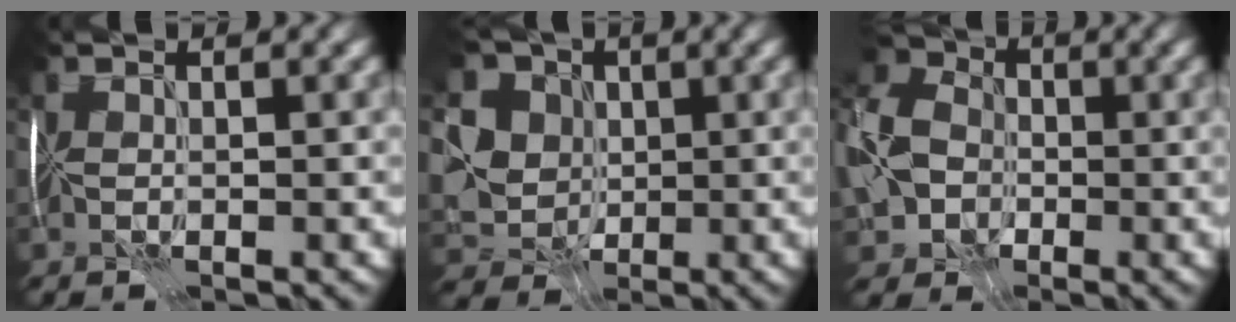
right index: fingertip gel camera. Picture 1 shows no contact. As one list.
[{"total": 7.2, "force": [1.1, 6.1, 3.7], "torque": [-0.073, 0.018, 0.000]}, {"total": 8.0, "force": [-2.3, 6.1, 4.7], "torque": [-0.119, -0.009, -0.054]}]